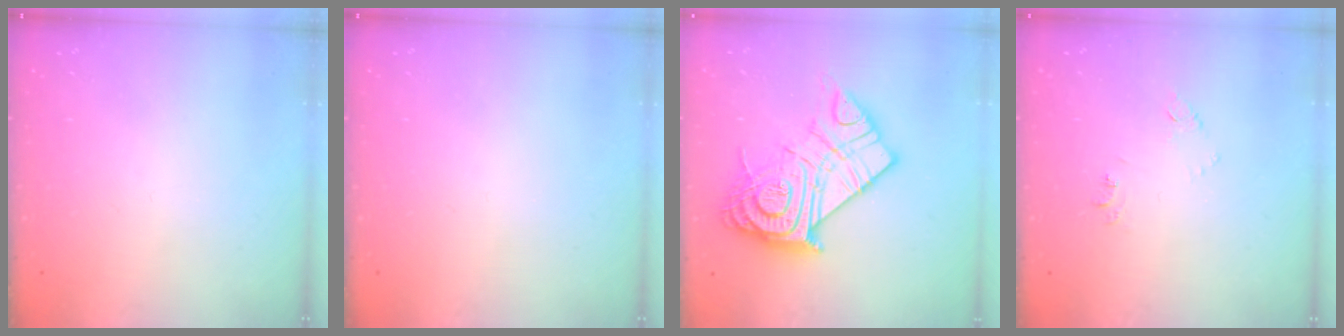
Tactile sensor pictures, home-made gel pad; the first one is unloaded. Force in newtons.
{"total": 0.0}
{"total": 24.3, "press": 24.1, "slide": 2.4}
{"total": 7.9, "press": 7.9, "slide": 0.6}